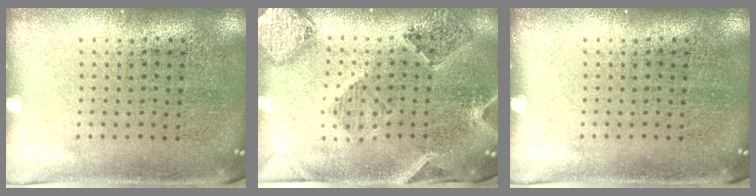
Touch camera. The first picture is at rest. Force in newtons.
{"total": 1.6, "press": 1.5, "slide": 0.3}
{"total": 0.0}